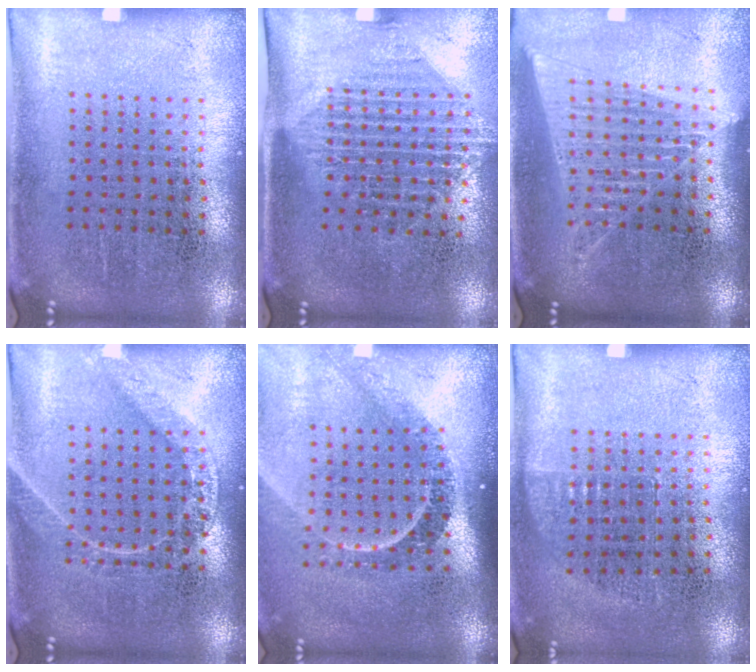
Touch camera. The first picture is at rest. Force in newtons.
{"total": 1.4, "press": 1.2, "slide": 0.8}
{"total": 1.6, "press": 1.5, "slide": 0.6}
{"total": 1.8, "press": 1.8, "slide": 0.3}
{"total": 2.3, "press": 1.7, "slide": 1.6}
{"total": 0.7, "press": 0.7, "slide": 0.2}